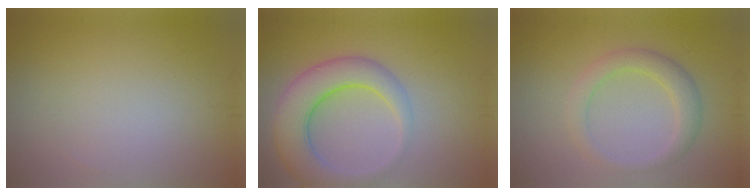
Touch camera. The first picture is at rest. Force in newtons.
{"total": 6.7, "press": 6.6, "slide": 0.4}
{"total": 3.0, "press": 3.0, "slide": 0.1}